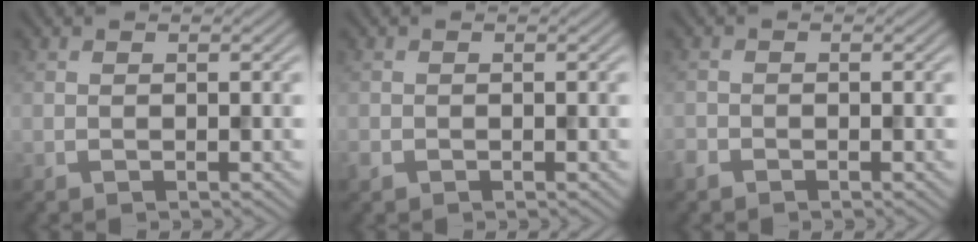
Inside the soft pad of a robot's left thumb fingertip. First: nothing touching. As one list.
[{"total": 0.8, "force": [-0.5, 0.6, 0.3], "torque": [-0.007, -0.005, -0.011]}, {"total": 1.1, "force": [-1.0, 0.5, 0.3], "torque": [-0.007, -0.002, -0.023]}]